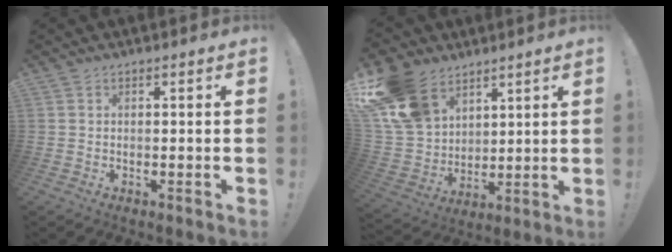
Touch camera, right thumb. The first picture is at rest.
{"total": 17.4, "force": [10.4, 11.7, 7.5], "torque": [-0.151, -0.055, 0.207]}